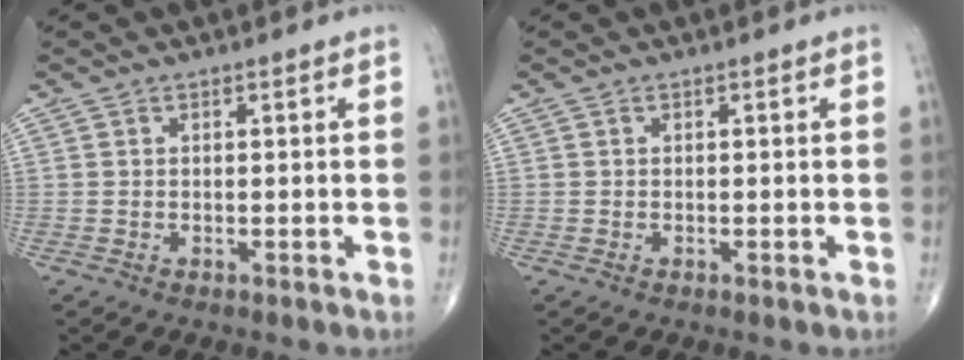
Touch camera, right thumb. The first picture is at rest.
{"total": 0.0}